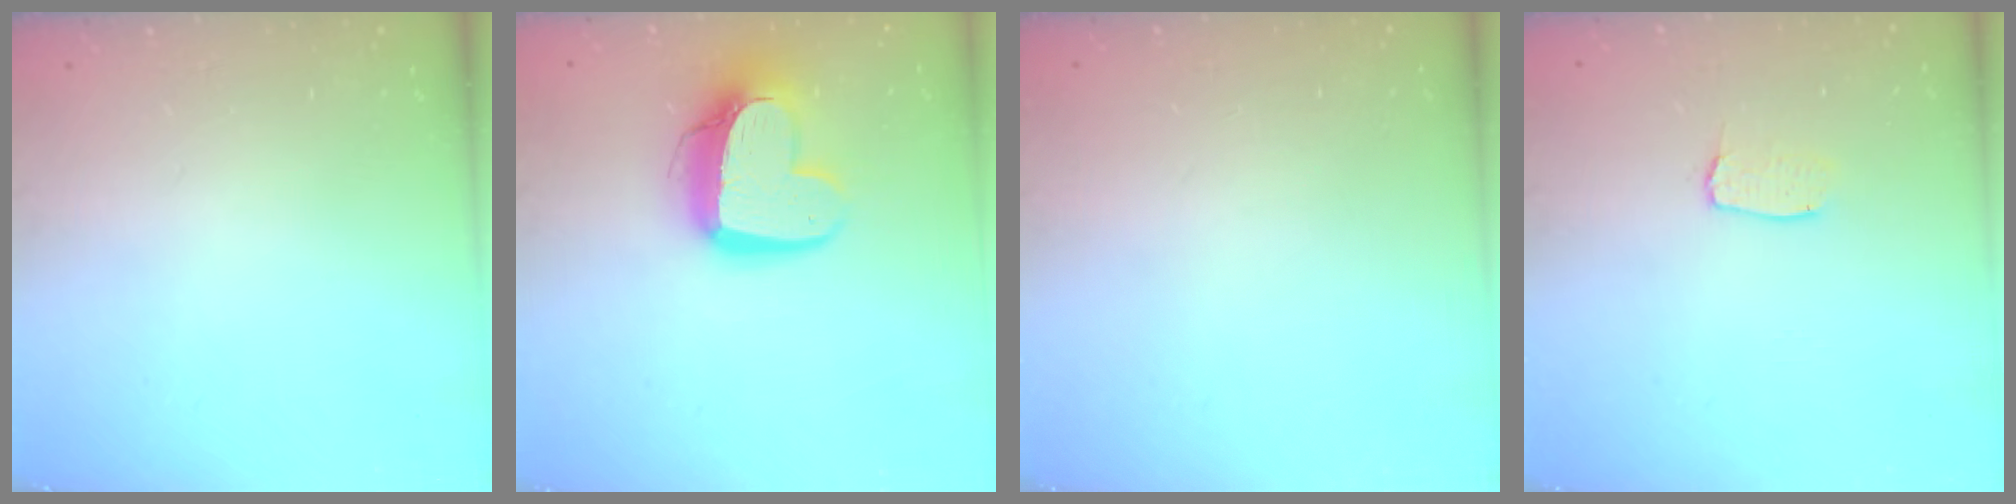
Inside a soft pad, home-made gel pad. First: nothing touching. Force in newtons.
{"total": 14.4, "press": 14.3, "slide": 1.3}
{"total": 0.0}
{"total": 3.6, "press": 3.6, "slide": 0.3}